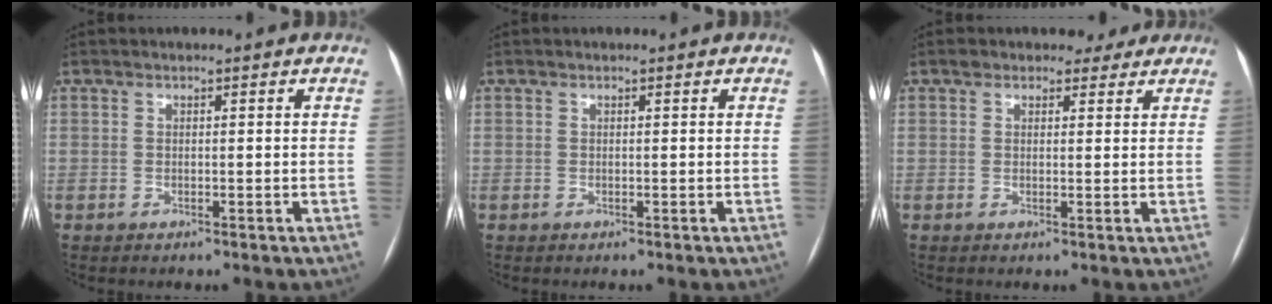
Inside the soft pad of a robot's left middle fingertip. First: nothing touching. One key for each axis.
{"total": 0.0}
{"total": 3.8, "fx": 3.1, "fy": 2.1, "fz": 0.9, "tx": -0.001, "ty": 0.016, "tz": 0.039}